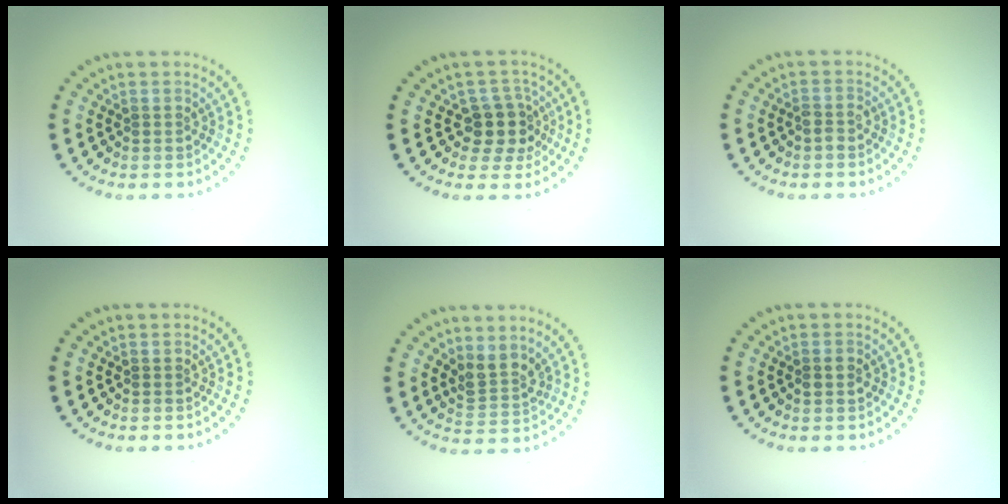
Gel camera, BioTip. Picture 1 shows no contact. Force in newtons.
{"total": 3.1, "press": 2.6, "slide": 1.8}
{"total": 0.9, "press": 0.7, "slide": 0.5}
{"total": 0.0}
{"total": 2.5, "press": 1.9, "slide": 1.7}
{"total": 1.1, "press": 1.1, "slide": 0.3}